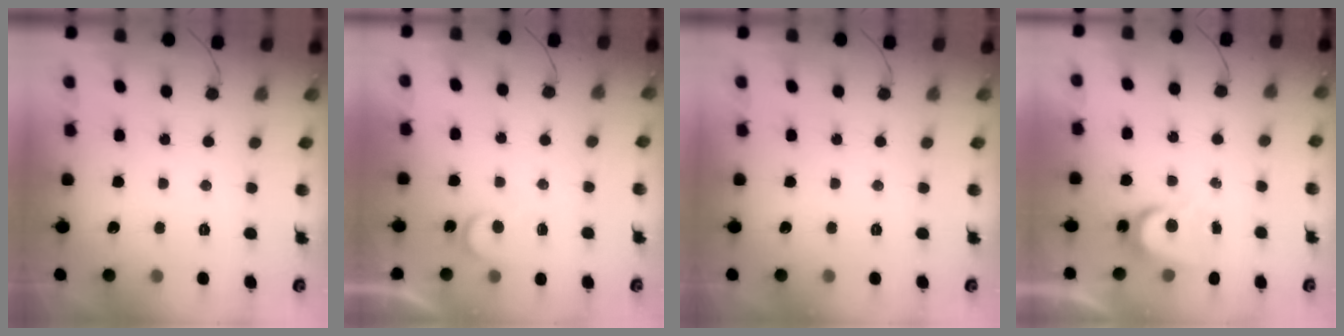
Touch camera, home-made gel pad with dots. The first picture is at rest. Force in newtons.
{"total": 4.5, "press": 4.5, "slide": 0.4}
{"total": 0.0}
{"total": 4.8, "press": 4.8, "slide": 0.4}